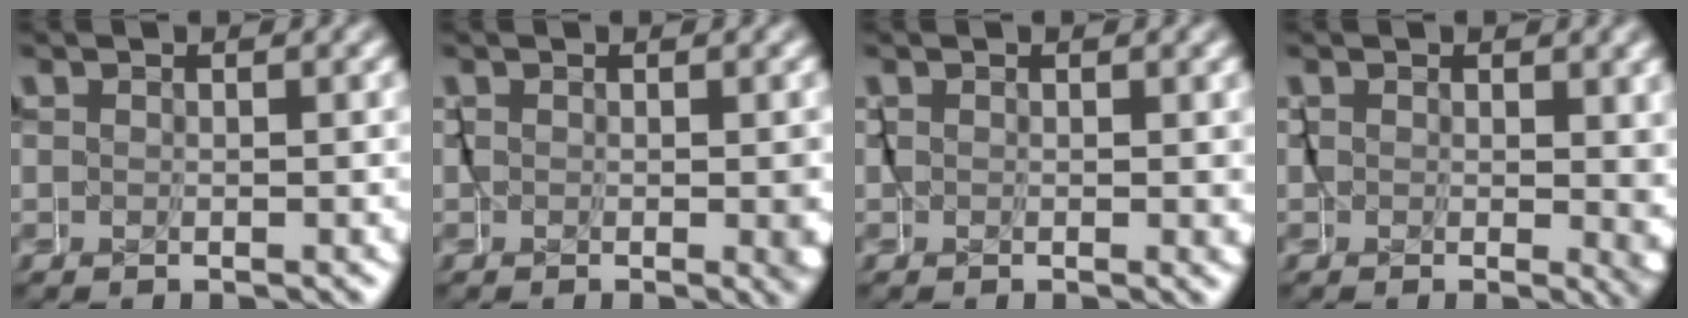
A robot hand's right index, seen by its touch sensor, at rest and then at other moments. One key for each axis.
{"total": 1.5, "fx": -0.2, "fy": 0.4, "fz": 1.5, "tx": -0.014, "ty": -0.012, "tz": 0.001}
{"total": 0.9, "fx": 0.1, "fy": 0.4, "fz": 0.8, "tx": -0.005, "ty": -0.006, "tz": 0.003}
{"total": 2.3, "fx": 0.3, "fy": 1.0, "fz": 2.0, "tx": -0.018, "ty": -0.011, "tz": 0.007}